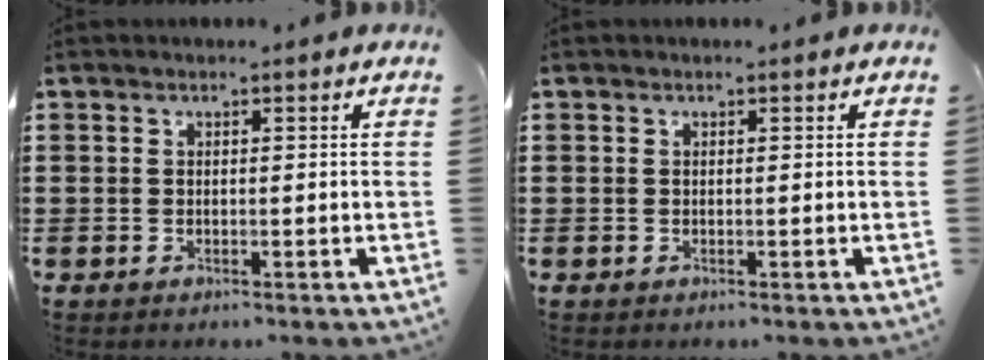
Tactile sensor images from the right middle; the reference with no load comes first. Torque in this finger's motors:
{"motor_torque": [0.00, 0.00, 0.03, -0.01]}